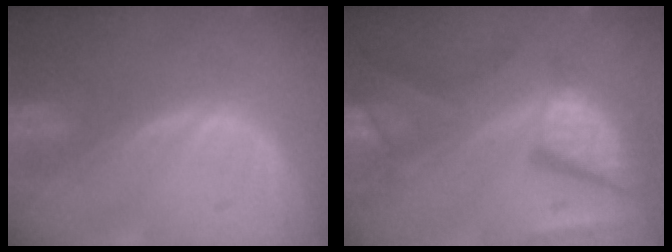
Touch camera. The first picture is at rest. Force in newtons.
{"total": 12.4, "press": 10.2, "slide": 7.1}